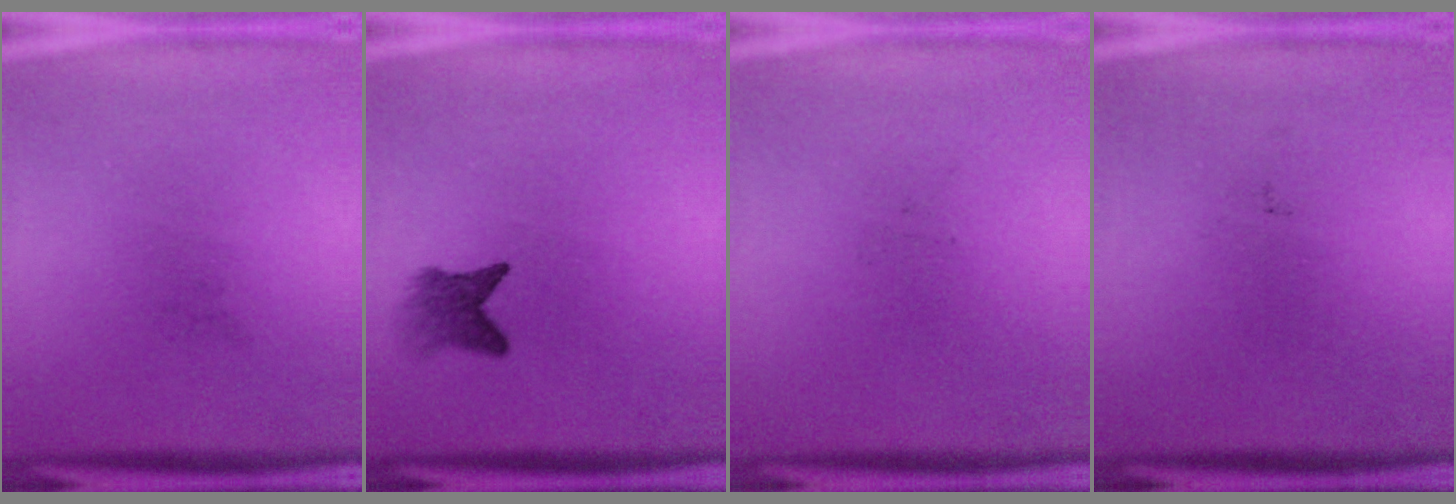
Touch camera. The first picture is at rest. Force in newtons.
{"total": 3.1}
{"total": 0.0}
{"total": 0.0}